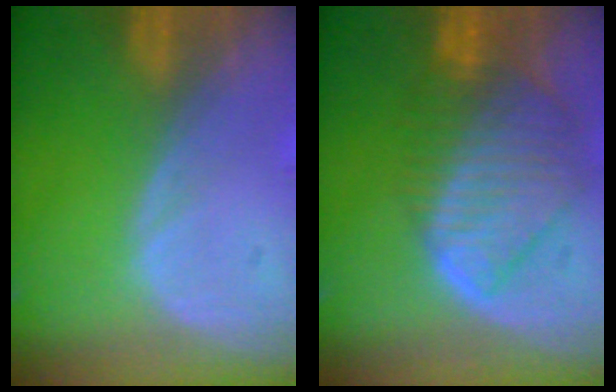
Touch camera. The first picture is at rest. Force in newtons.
{"total": 9.7, "press": 8.5, "slide": 4.7}